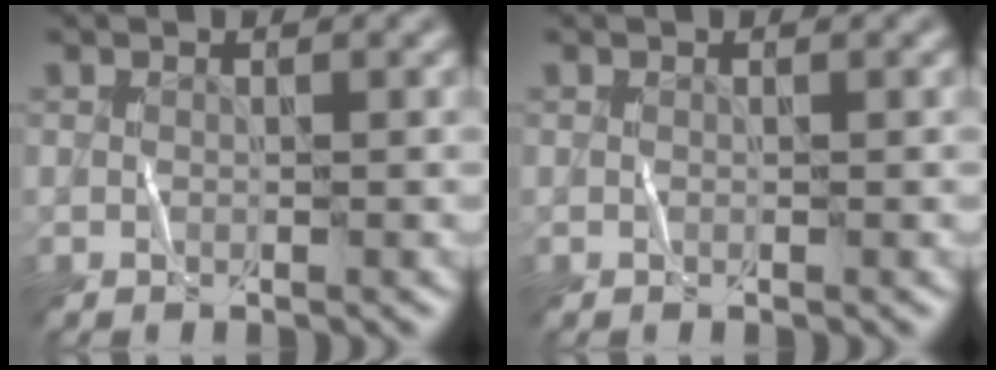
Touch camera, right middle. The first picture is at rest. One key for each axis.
{"total": 0.0}